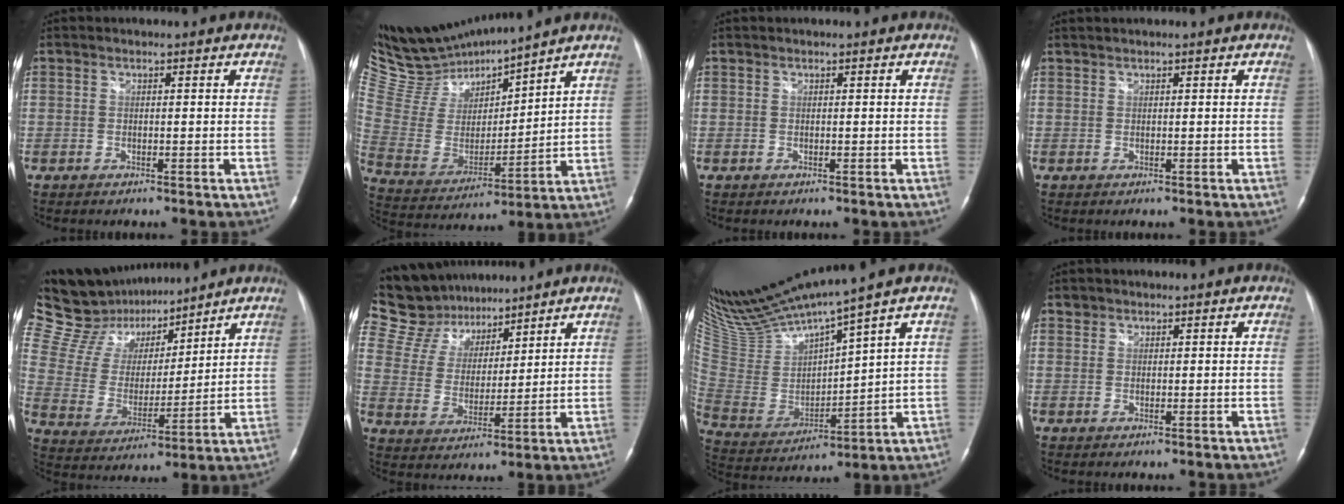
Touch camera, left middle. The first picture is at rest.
{"total": 15.3, "force": [14.8, 1.6, 3.7], "torque": [-0.088, -0.015, 0.295]}
{"total": 0.0}
{"total": 0.9, "force": [0.9, -0.1, 0.3], "torque": [-0.007, 0.009, 0.022]}
{"total": 17.7, "force": [15.5, 6.0, 6.1], "torque": [-0.110, 0.024, 0.279]}
{"total": 15.8, "force": [14.0, 6.4, 3.5], "torque": [-0.087, 0.028, 0.262]}
{"total": 15.7, "force": [14.0, -0.6, 7.2], "torque": [-0.150, -0.019, 0.285]}
{"total": 0.8, "force": [0.6, 0.5, -0.1], "torque": [0.007, 0.004, 0.008]}